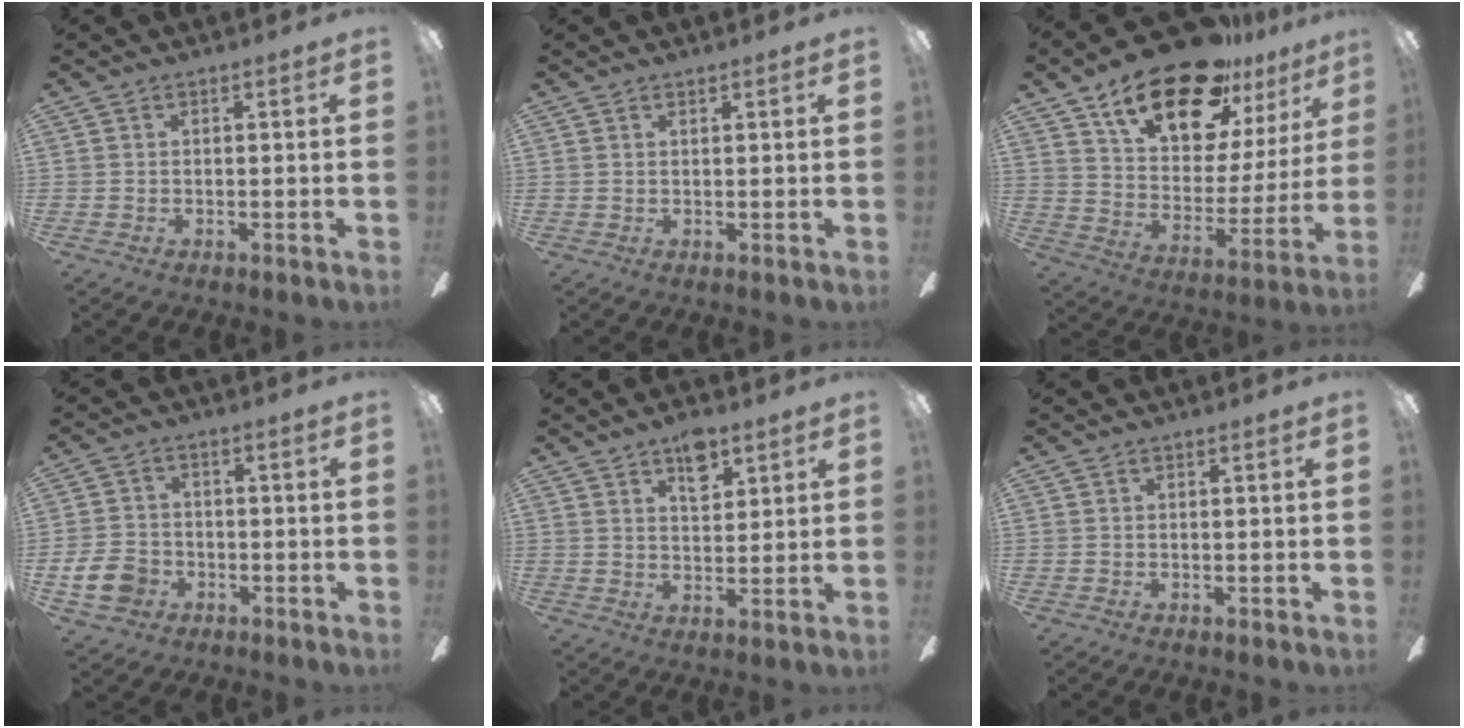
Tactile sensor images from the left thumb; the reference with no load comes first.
{"total": 0.6, "force": [0.5, 0.1, 0.2], "torque": [-0.005, 0.001, 0.010]}
{"total": 22.8, "force": [16.1, 9.9, 12.8], "torque": [-0.212, -0.099, 0.281]}
{"total": 8.1, "force": [-3.0, 6.3, 4.0], "torque": [-0.097, 0.017, -0.058]}
{"total": 7.3, "force": [4.8, 3.7, 4.1], "torque": [-0.052, -0.018, 0.082]}
{"total": 0.0}